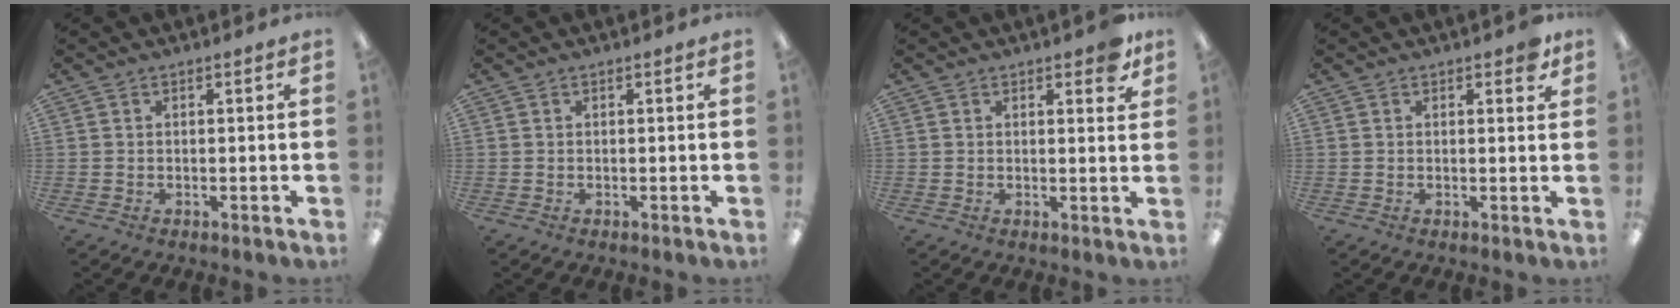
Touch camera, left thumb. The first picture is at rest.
{"total": 0.0}
{"total": 4.2, "force": [3.0, 1.6, 2.5], "torque": [-0.025, -0.012, 0.048]}
{"total": 2.4, "force": [1.7, 0.9, 1.4], "torque": [-0.017, -0.003, 0.027]}